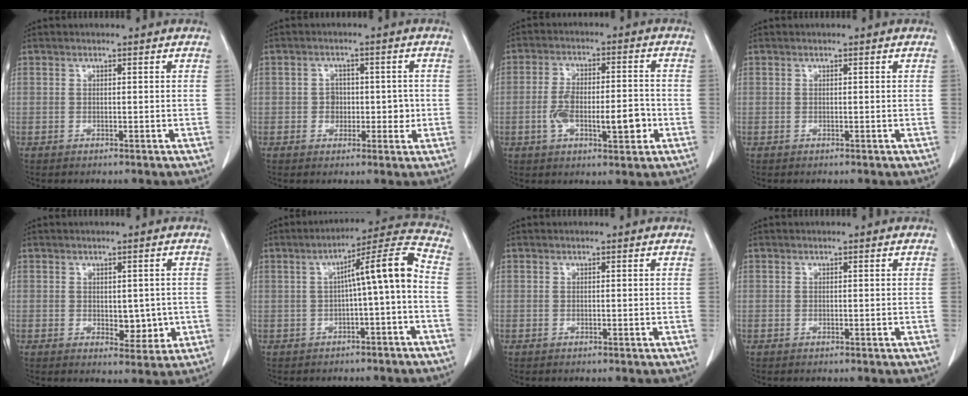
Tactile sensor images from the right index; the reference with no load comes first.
{"total": 4.0, "force": [-0.3, 3.2, 2.4], "torque": [-0.019, 0.012, -0.003]}
{"total": 9.6, "force": [-2.5, 3.3, 8.6], "torque": [-0.152, 0.011, -0.037]}
{"total": 0.0}
{"total": 4.4, "force": [-0.4, 2.4, 3.7], "torque": [-0.040, -0.005, 0.004]}
{"total": 9.1, "force": [-1.0, 0.3, 9.0], "torque": [-0.130, 0.031, -0.017]}
{"total": 0.0}
{"total": 0.0}